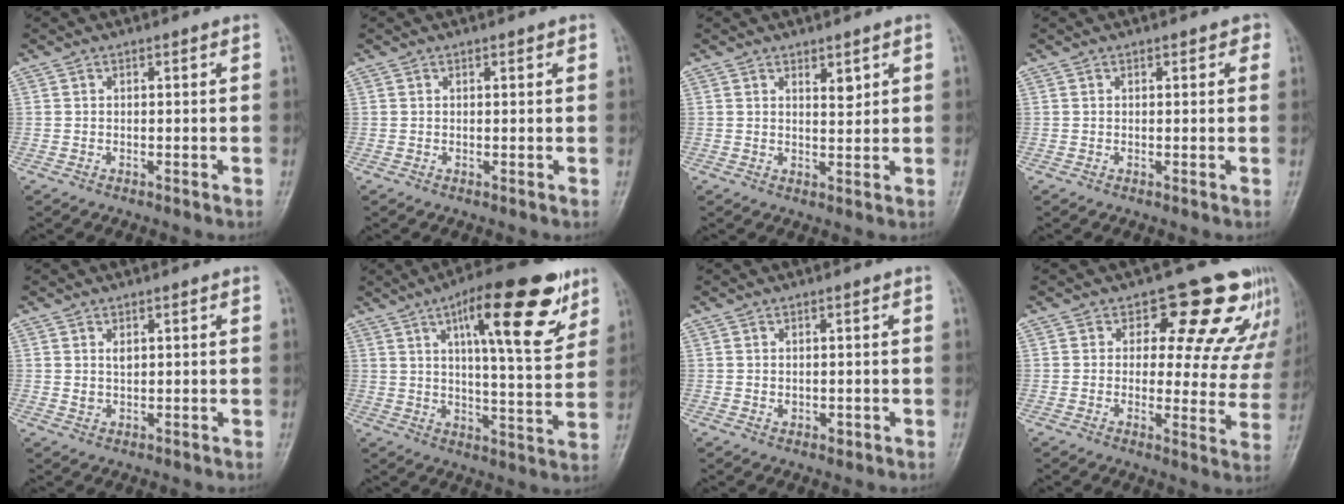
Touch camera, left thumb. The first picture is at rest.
{"total": 0.7, "force": [0.5, 0.3, 0.4], "torque": [-0.004, -0.001, 0.004]}
{"total": 2.4, "force": [1.4, 1.0, 1.6], "torque": [-0.016, -0.012, 0.026]}
{"total": 1.3, "force": [0.7, 0.9, 0.8], "torque": [0.006, 0.001, 0.003]}
{"total": 1.8, "force": [0.8, 1.1, 1.2], "torque": [-0.015, -0.007, 0.018]}
{"total": 19.2, "force": [9.9, 5.6, 15.5], "torque": [-0.192, -0.035, 0.145]}
{"total": 1.5, "force": [0.0, 1.1, 0.9], "torque": [-0.012, -0.002, 0.005]}
{"total": 14.4, "force": [10.3, 7.5, 6.6], "torque": [-0.011, -0.058, 0.105]}